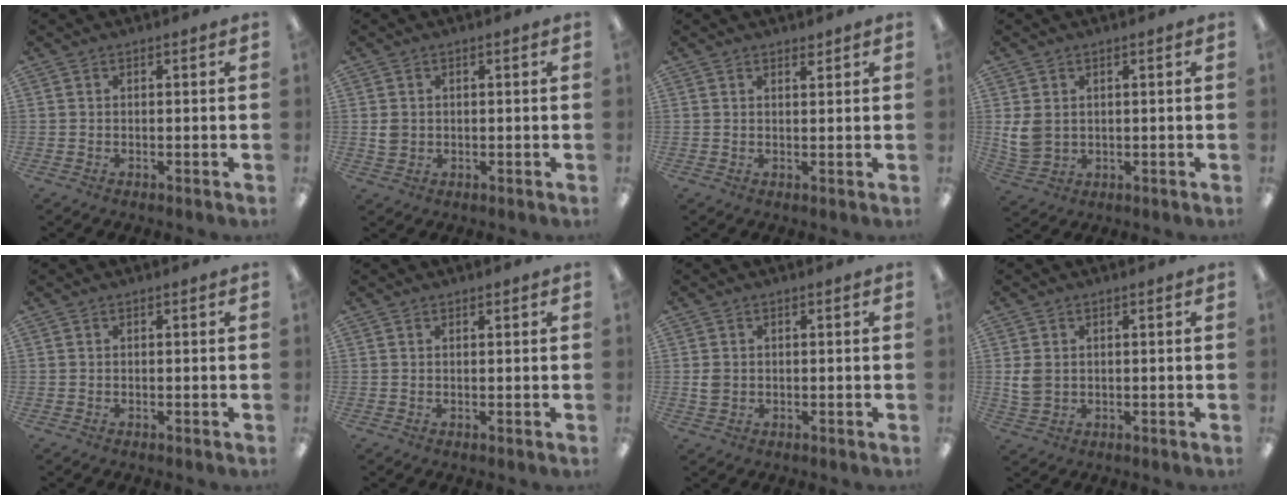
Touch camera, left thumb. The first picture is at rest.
{"total": 2.6, "force": [0.3, 2.3, 1.2], "torque": [-0.016, 0.001, 0.003]}
{"total": 1.2, "force": [1.1, 0.3, 0.4], "torque": [-0.008, -0.001, 0.020]}
{"total": 5.8, "force": [1.5, 4.6, 3.2], "torque": [-0.069, 0.000, 0.031]}
{"total": 0.0}
{"total": 0.7, "force": [0.6, 0.2, 0.2], "torque": [-0.005, 0.001, 0.011]}
{"total": 2.4, "force": [0.1, 2.0, 1.4], "torque": [-0.024, 0.005, 0.001]}
{"total": 4.2, "force": [0.8, 3.3, 2.5], "torque": [-0.055, 0.003, 0.017]}